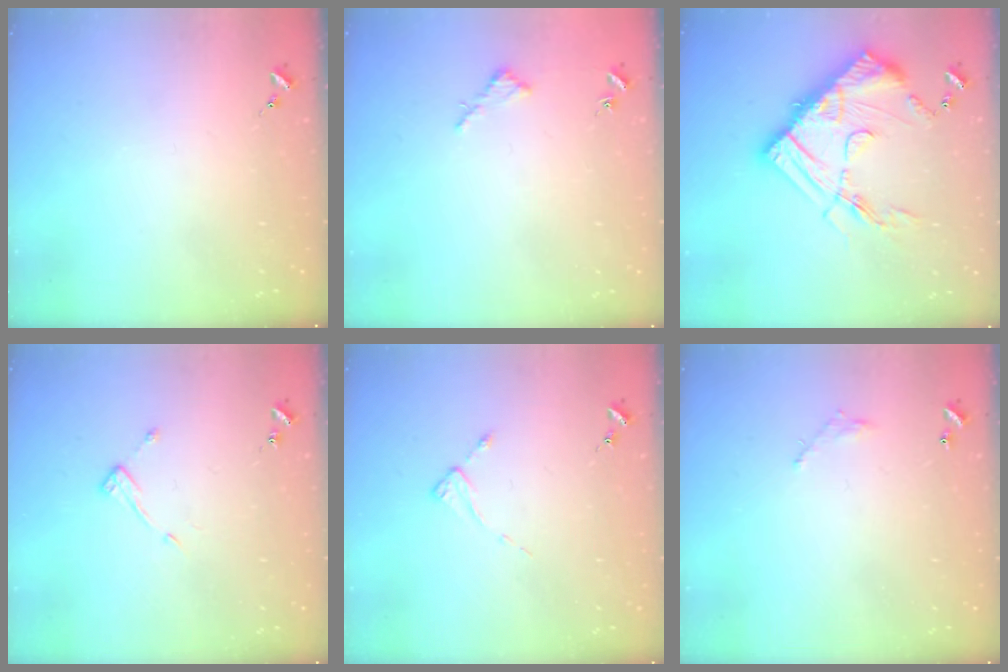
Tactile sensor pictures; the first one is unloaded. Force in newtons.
{"total": 2.6, "press": 2.6, "slide": 0.2}
{"total": 21.5, "press": 21.4, "slide": 1.6}
{"total": 7.1, "press": 7.1, "slide": 0.5}
{"total": 2.0, "press": 2.0, "slide": 0.3}
{"total": 4.3, "press": 4.3, "slide": 0.2}